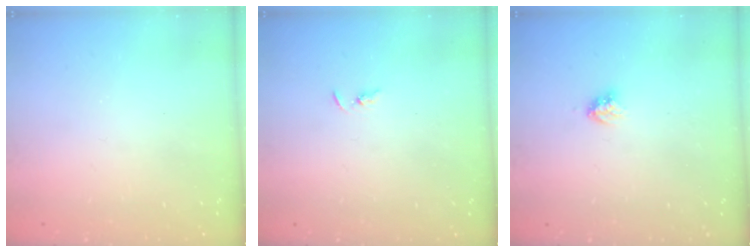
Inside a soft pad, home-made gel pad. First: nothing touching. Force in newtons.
{"total": 1.5, "press": 1.5, "slide": 0.4}
{"total": 3.1, "press": 3.1, "slide": 0.2}